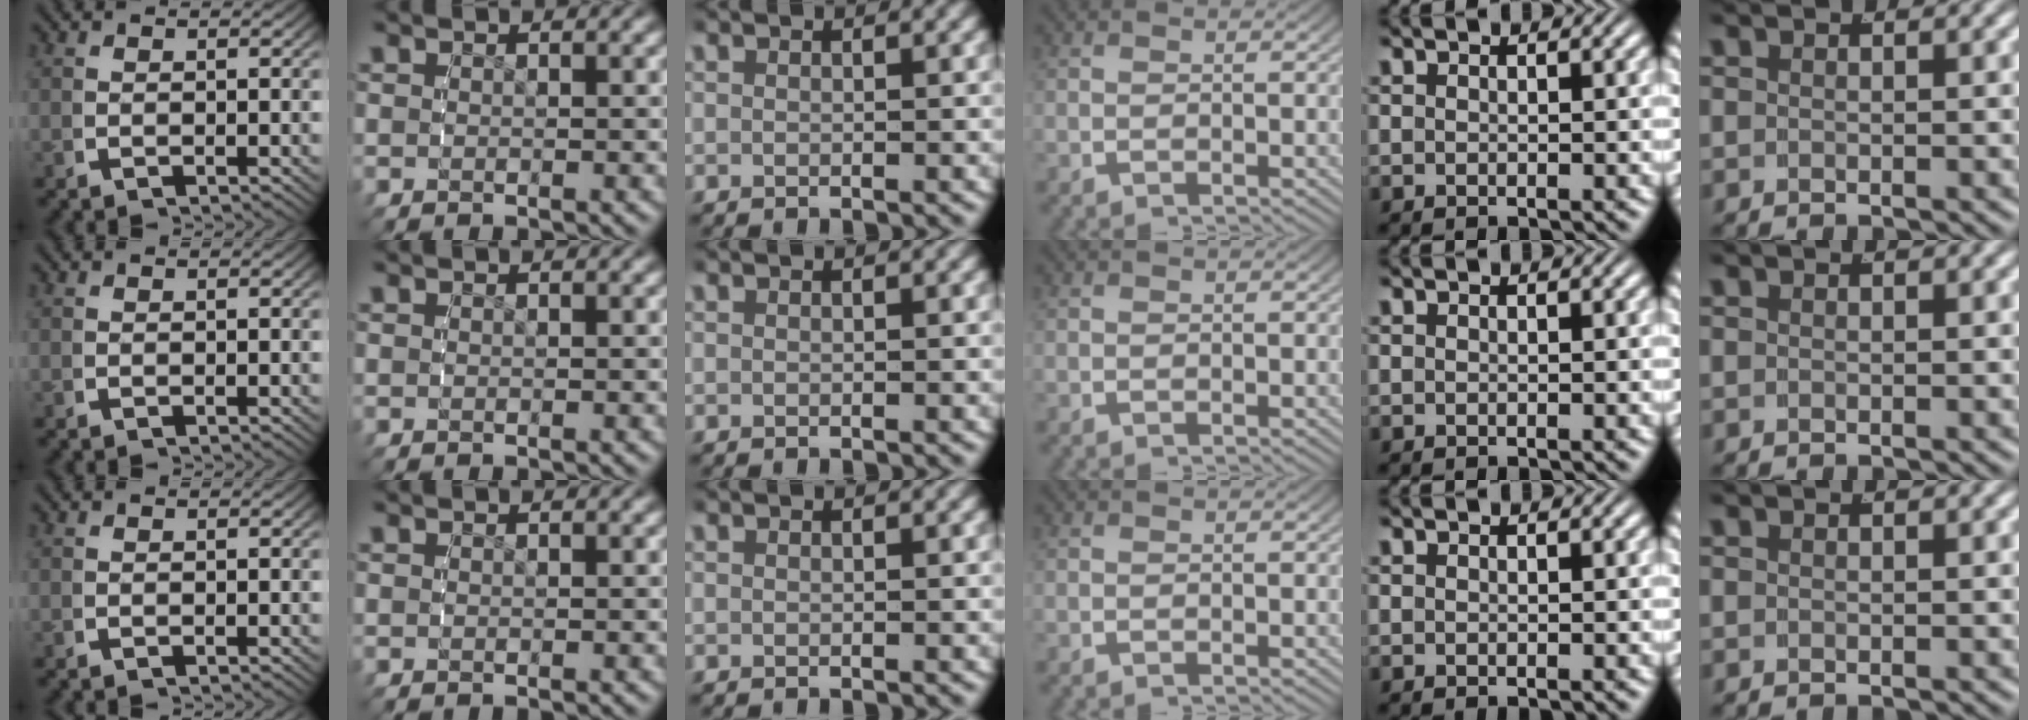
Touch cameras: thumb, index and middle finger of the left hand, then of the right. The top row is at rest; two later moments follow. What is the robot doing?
{"motion": "reach", "object": "markers"}